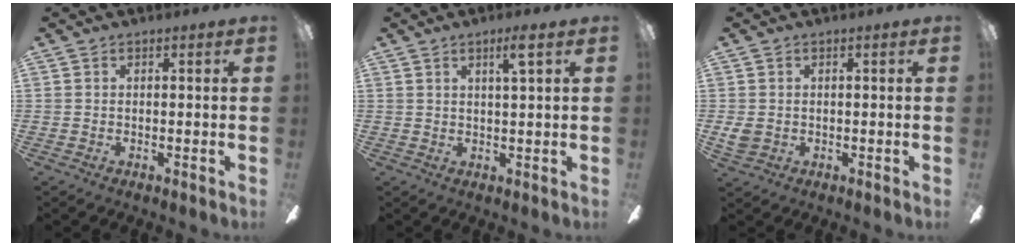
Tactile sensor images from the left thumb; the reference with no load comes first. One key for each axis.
{"total": 4.1, "fx": 2.5, "fy": 0.1, "fz": 3.3, "tx": -0.061, "ty": -0.002, "tz": 0.037}
{"total": 3.2, "fx": 0.2, "fy": 2.3, "fz": 2.1, "tx": -0.047, "ty": 0.004, "tz": 0.003}